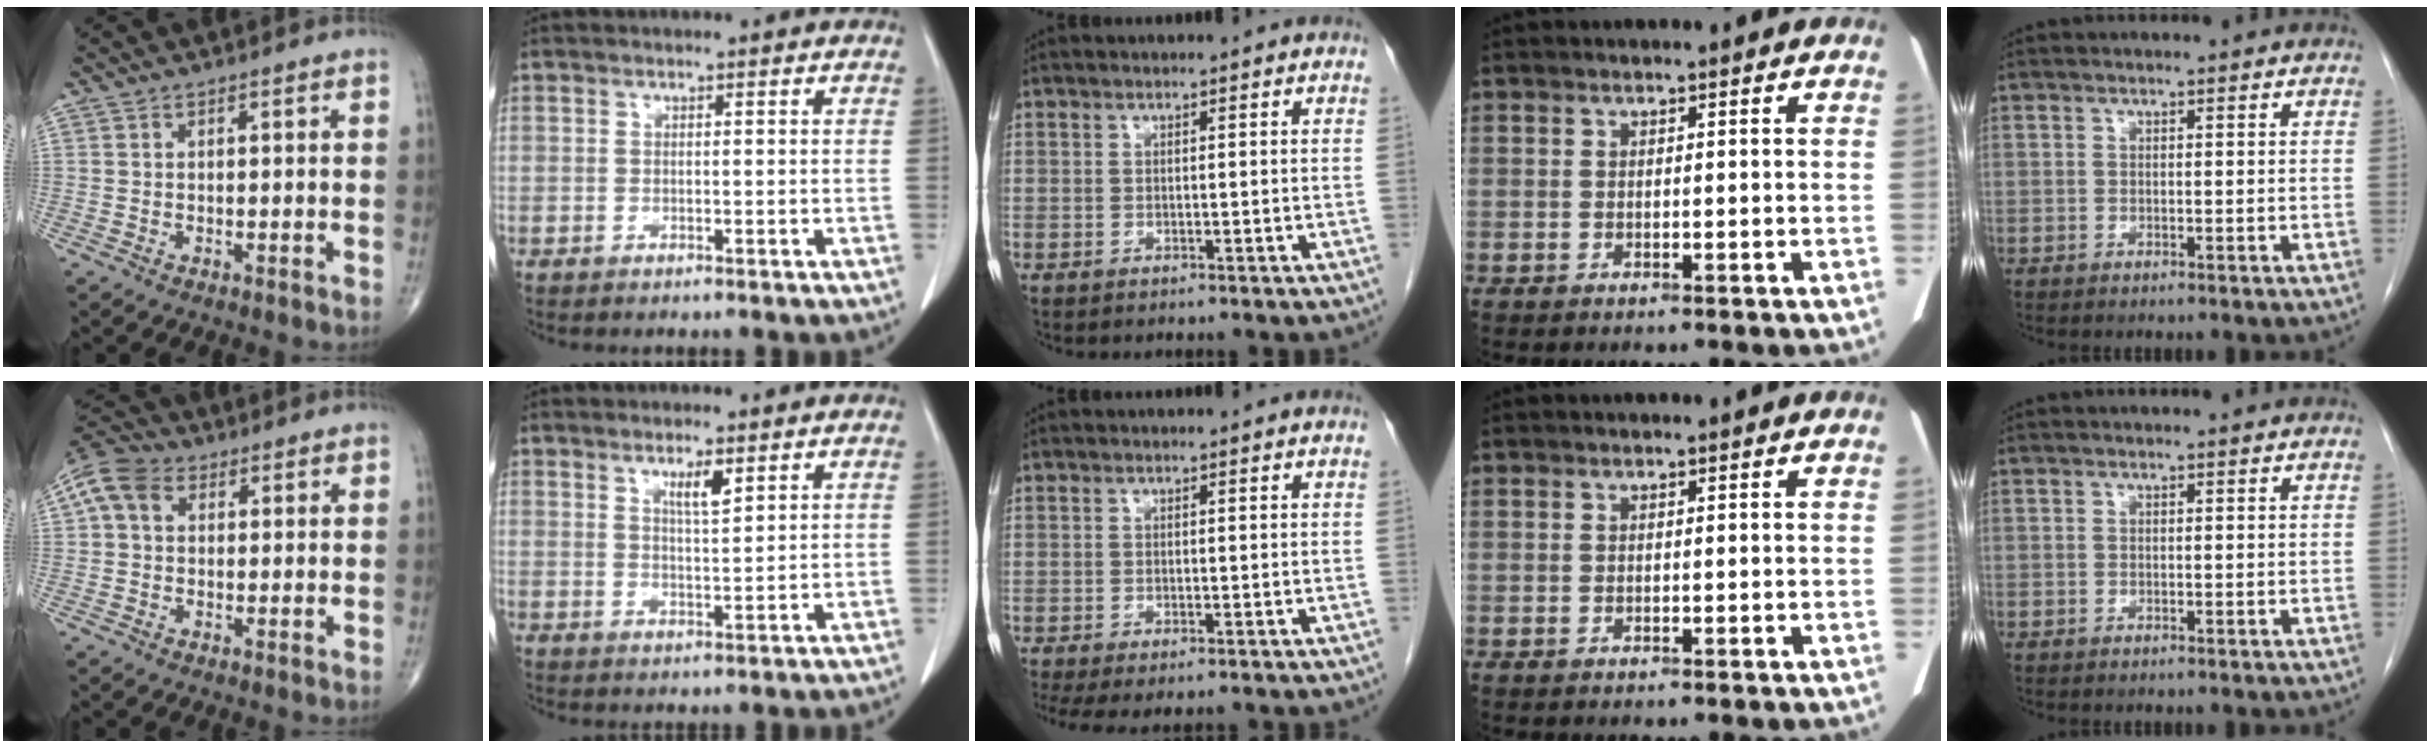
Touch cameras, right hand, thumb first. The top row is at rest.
{"thumb": {"total": 7.4, "force": [1.8, 5.6, 4.6], "torque": [-0.091, 0.024, 0.025]}, "index": {"total": 3.4, "force": [1.9, 0.5, 2.7], "torque": [-0.047, -0.003, 0.035]}, "middle": {"total": 7.1, "force": [-5.3, 2.6, 3.9], "torque": [-0.071, -0.005, -0.080]}}